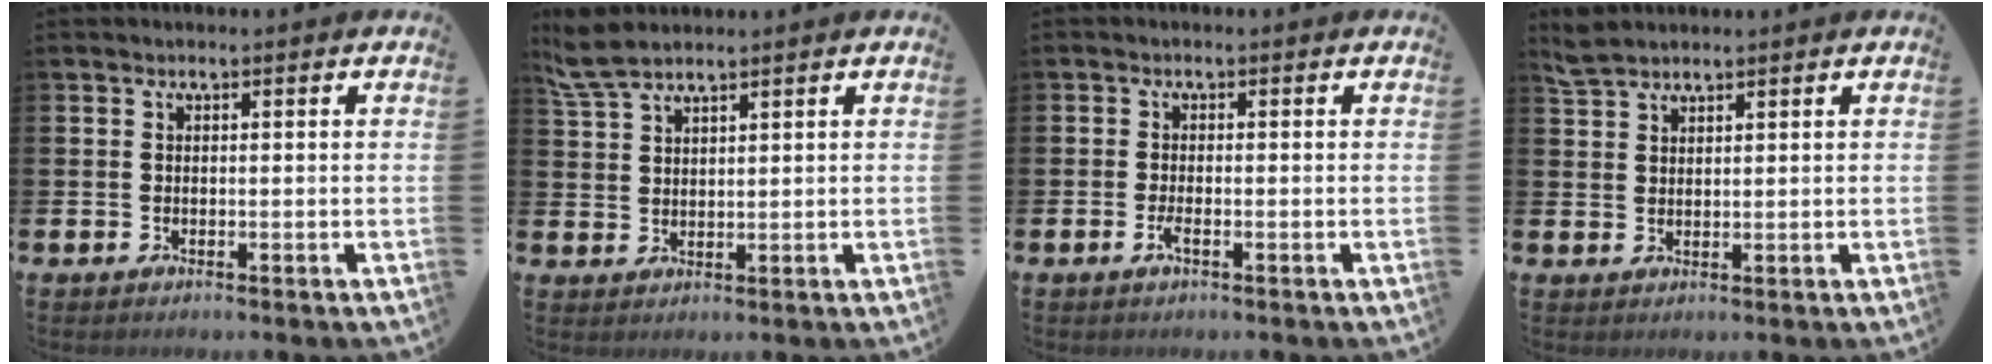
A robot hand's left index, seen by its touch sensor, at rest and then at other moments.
{"total": 5.0, "force": [4.3, 1.4, 2.1], "torque": [-0.049, -0.007, 0.079]}
{"total": 1.4, "force": [-0.6, 0.4, 1.2], "torque": [-0.030, 0.003, -0.010]}
{"total": 2.9, "force": [2.8, 0.8, 0.5], "torque": [-0.006, -0.006, 0.050]}